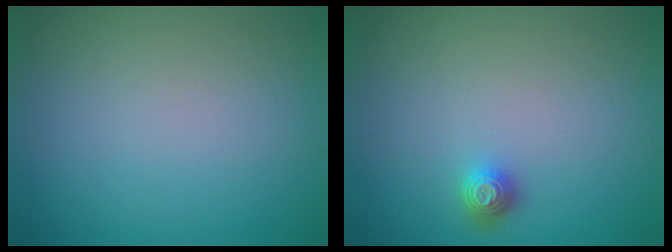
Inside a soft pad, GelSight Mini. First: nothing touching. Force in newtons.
{"total": 1.2, "press": 1.1, "slide": 0.4}